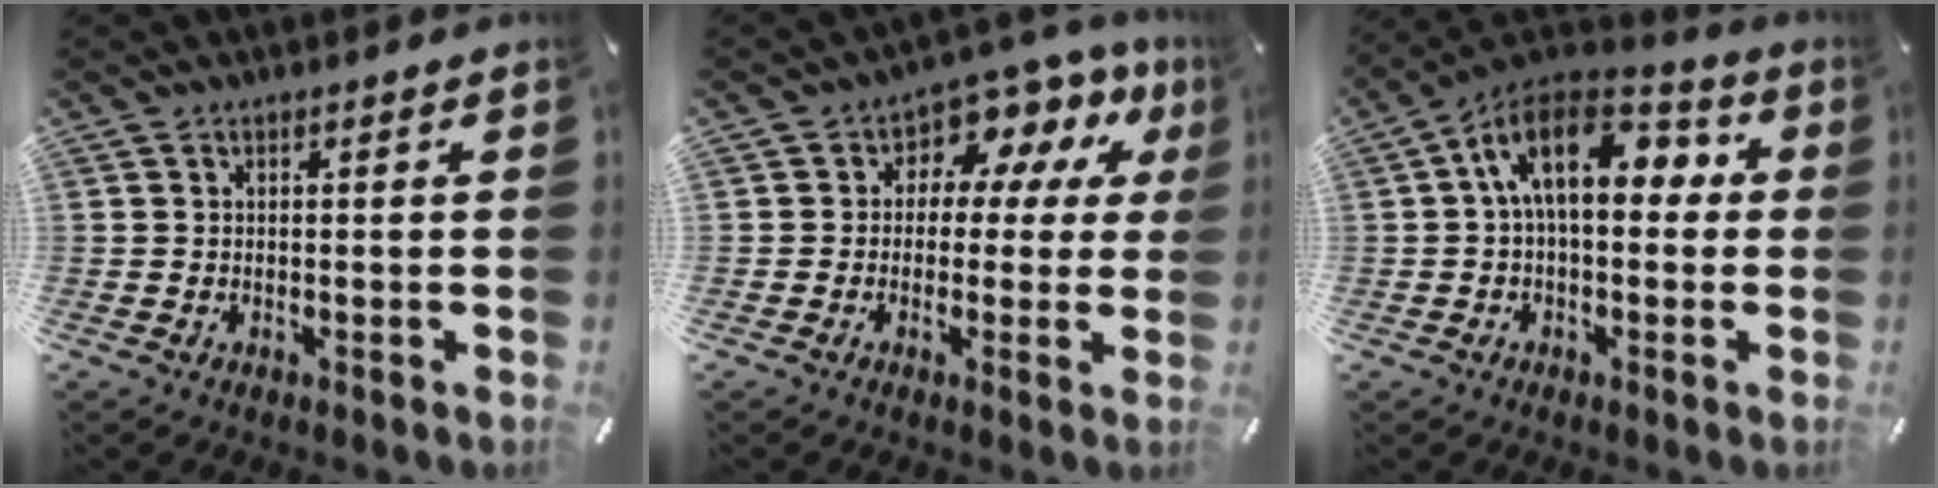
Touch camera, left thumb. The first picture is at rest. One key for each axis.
{"total": 7.2, "fx": 3.0, "fy": 5.5, "fz": 3.6, "tx": -0.058, "ty": -0.024, "tz": 0.052}
{"total": 15.4, "fx": 2.8, "fy": 8.9, "fz": 12.2, "tx": -0.219, "ty": 0.004, "tz": 0.048}